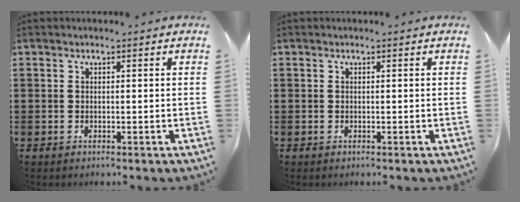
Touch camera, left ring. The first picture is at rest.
{"total": 0.0}